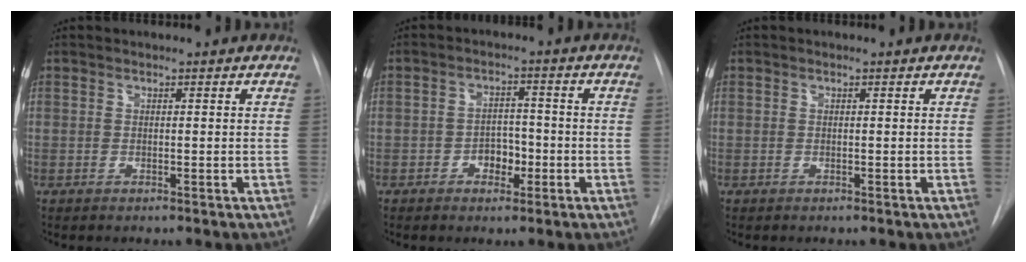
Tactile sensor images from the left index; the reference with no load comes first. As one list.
[{"total": 3.7, "force": [-1.5, 2.5, 2.3], "torque": [-0.027, 0.008, -0.023]}, {"total": 0.0}]